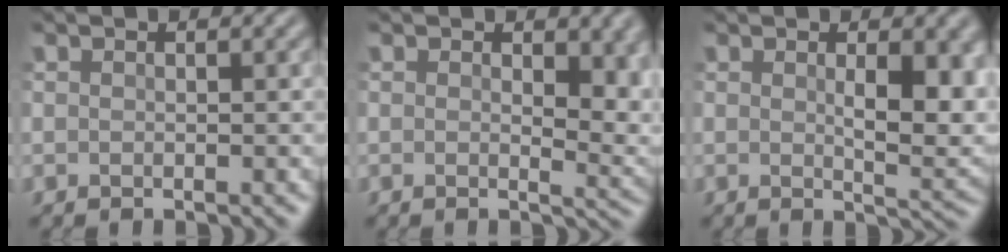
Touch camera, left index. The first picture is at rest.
{"total": 5.3, "force": [1.2, 2.5, 4.6], "torque": [-0.043, -0.009, 0.022]}
{"total": 5.9, "force": [0.9, 1.9, 5.5], "torque": [-0.073, -0.009, 0.024]}